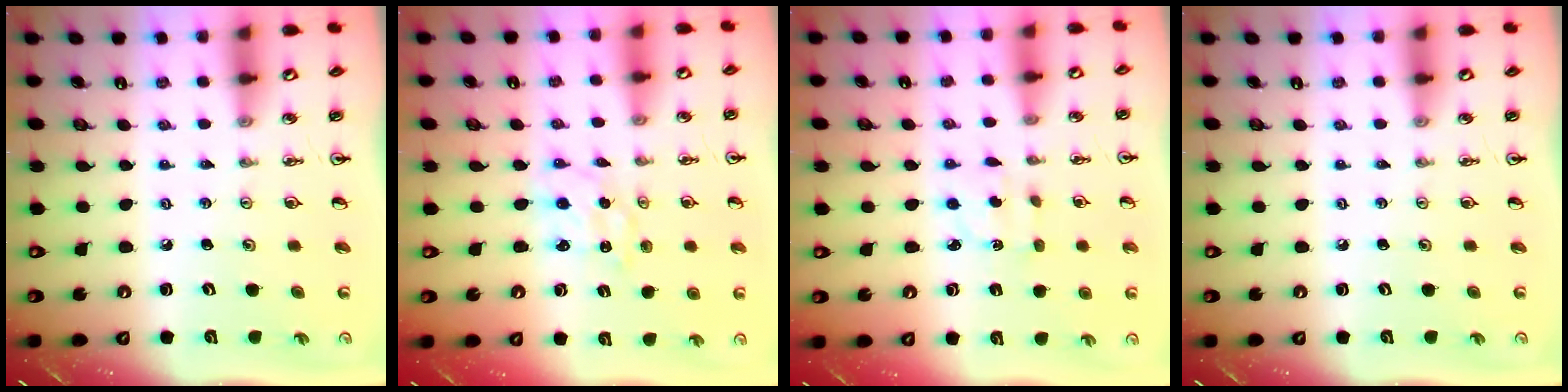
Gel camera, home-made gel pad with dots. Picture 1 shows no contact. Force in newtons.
{"total": 1.4, "press": 1.4, "slide": 0.1}
{"total": 2.6, "press": 2.5, "slide": 0.6}
{"total": 0.0}